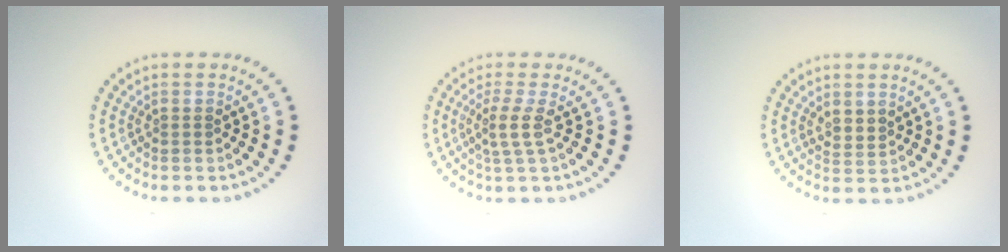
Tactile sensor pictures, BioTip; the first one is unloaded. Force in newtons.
{"total": 2.1, "press": 1.6, "slide": 1.4}
{"total": 1.5, "press": 1.3, "slide": 0.9}